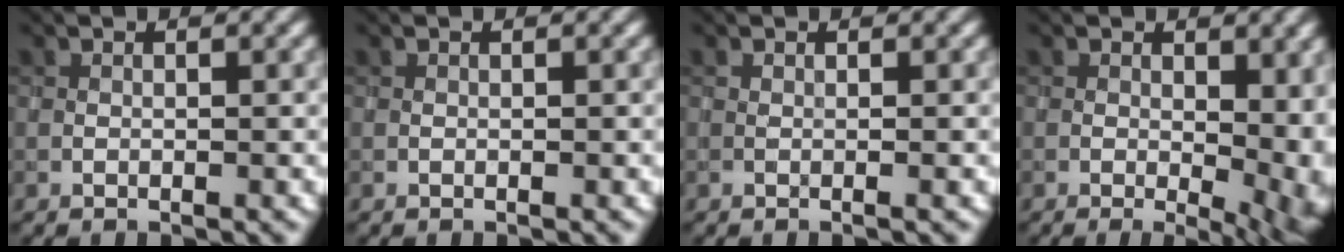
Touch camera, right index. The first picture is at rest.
{"total": 0.0}
{"total": 0.6, "force": [0.0, 0.1, 0.6], "torque": [-0.009, -0.002, -0.002]}
{"total": 7.6, "force": [-0.2, 3.6, 6.8], "torque": [-0.065, -0.008, 0.006]}